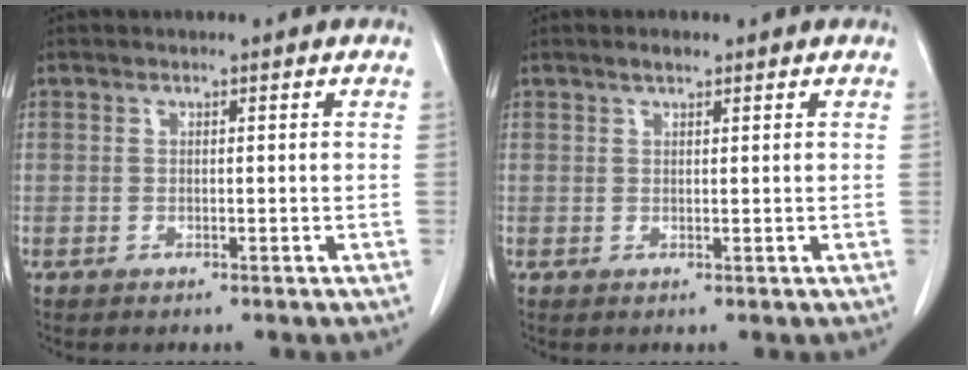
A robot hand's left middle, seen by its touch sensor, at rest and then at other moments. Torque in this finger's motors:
{"motor_torque": [0.50, -0.40, -0.03, 0.00]}